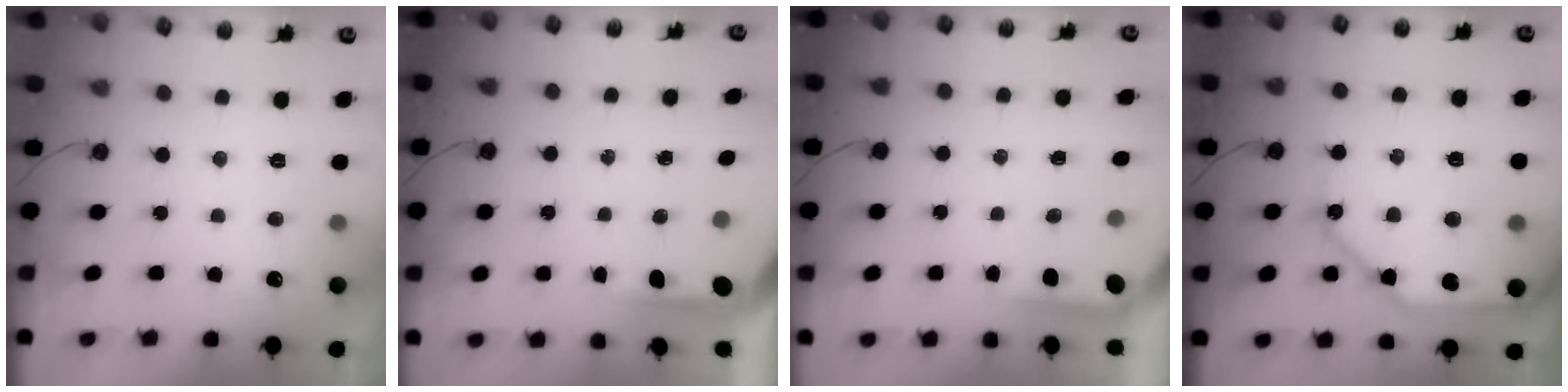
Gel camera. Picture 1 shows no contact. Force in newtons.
{"total": 3.6, "press": 3.6, "slide": 0.3}
{"total": 3.5, "press": 3.5, "slide": 0.3}
{"total": 15.9, "press": 15.7, "slide": 2.1}